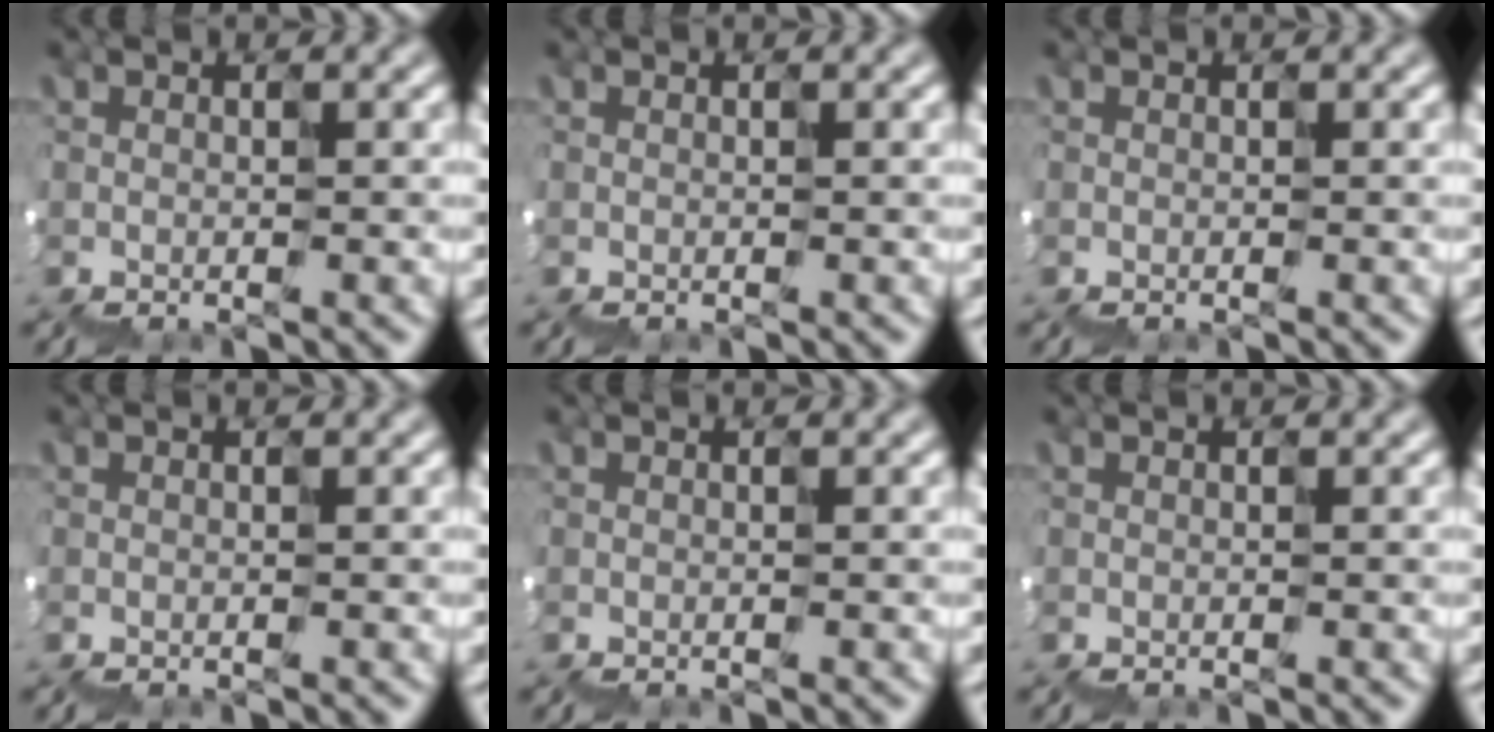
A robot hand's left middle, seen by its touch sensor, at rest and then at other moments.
{"total": 0.0}
{"total": 0.0}
{"total": 0.0}
{"total": 0.0}
{"total": 0.0}